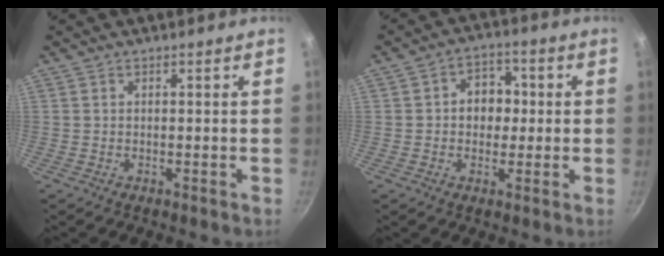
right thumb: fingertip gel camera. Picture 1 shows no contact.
{"total": 7.2, "force": [0.4, 5.8, 4.2], "torque": [-0.019, 0.012, 0.001]}